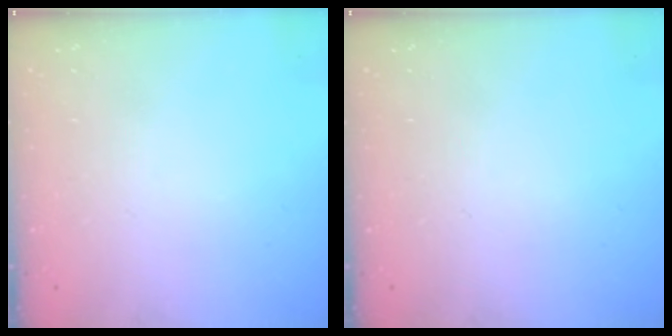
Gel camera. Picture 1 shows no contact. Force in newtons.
{"total": 0.0}